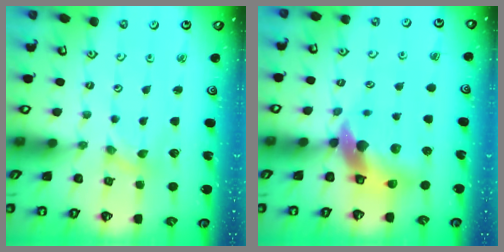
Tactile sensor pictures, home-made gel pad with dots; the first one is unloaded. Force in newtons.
{"total": 12.2, "press": 12.0, "slide": 1.9}